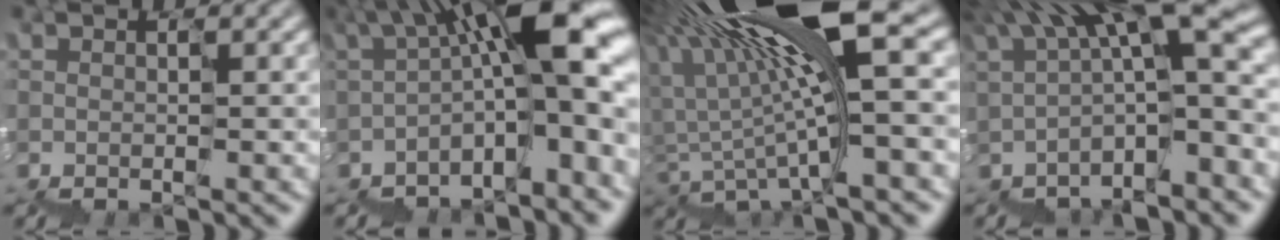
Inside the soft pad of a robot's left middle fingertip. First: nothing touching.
{"total": 11.3, "force": [-1.3, 3.3, 10.7], "torque": [-0.157, 0.041, -0.014]}
{"total": 11.8, "force": [4.1, 3.0, 10.6], "torque": [-0.212, 0.016, 0.080]}
{"total": 10.2, "force": [1.9, 2.5, 9.7], "torque": [-0.153, 0.032, 0.044]}